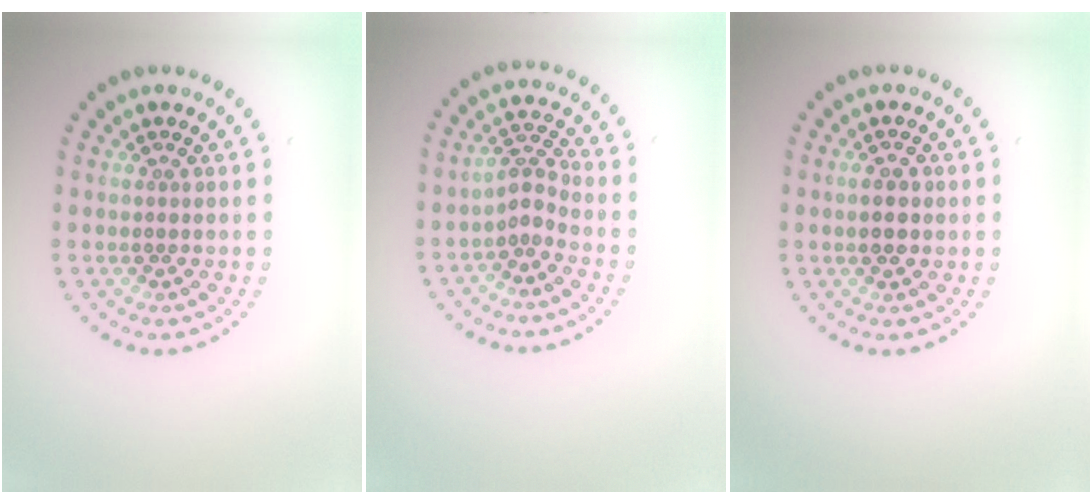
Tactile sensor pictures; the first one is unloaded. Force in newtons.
{"total": 2.0, "press": 1.4, "slide": 1.4}
{"total": 2.4, "press": 2.4, "slide": 0.1}